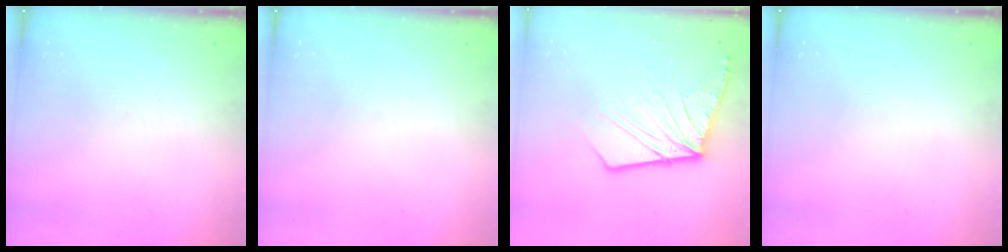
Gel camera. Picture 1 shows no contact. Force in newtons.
{"total": 0.0}
{"total": 14.4, "press": 14.4, "slide": 1.5}
{"total": 0.0}